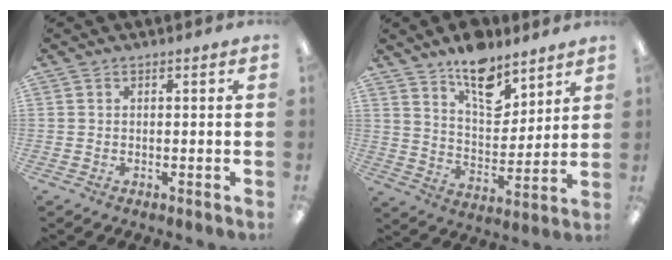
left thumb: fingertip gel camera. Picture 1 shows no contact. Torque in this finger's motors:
{"motor_torque": [1.75, 0.88, 1.46, -1.29, 0.08]}